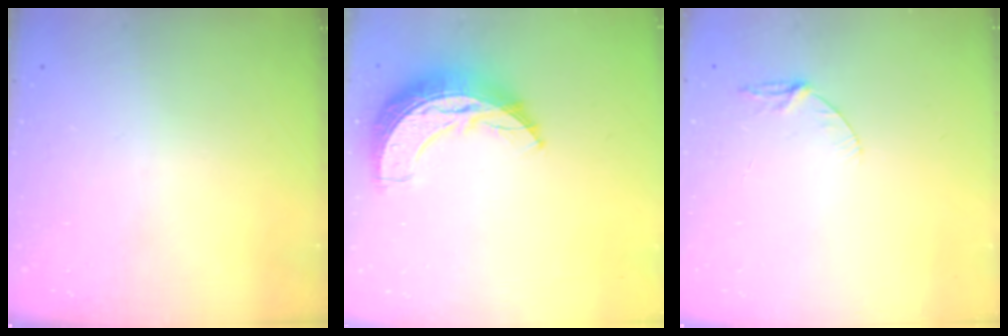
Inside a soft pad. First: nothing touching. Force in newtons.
{"total": 14.1, "press": 14.1, "slide": 0.6}
{"total": 5.2, "press": 5.1, "slide": 0.6}